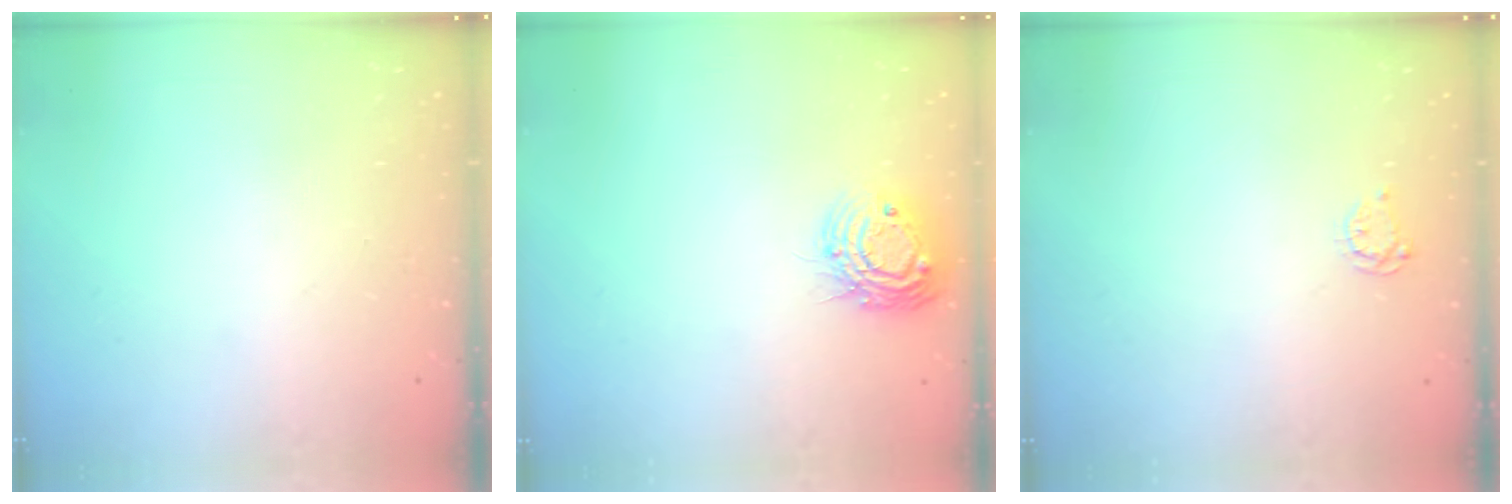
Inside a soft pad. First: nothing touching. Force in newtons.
{"total": 10.7, "press": 10.6, "slide": 0.9}
{"total": 3.5, "press": 3.5, "slide": 0.5}